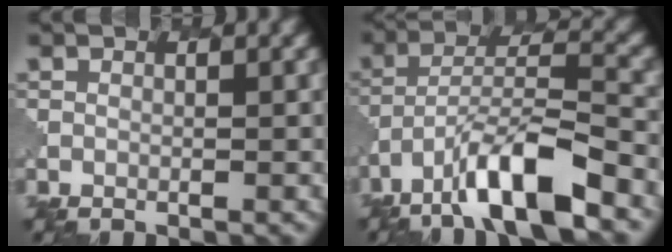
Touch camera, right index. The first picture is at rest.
{"total": 8.7, "force": [-5.6, 2.2, 6.3], "torque": [-0.107, 0.011, -0.099]}